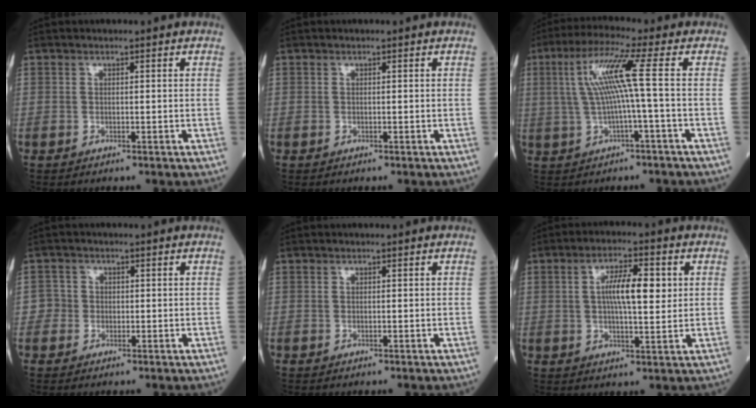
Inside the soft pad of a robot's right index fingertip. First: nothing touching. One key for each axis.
{"total": 0.0}
{"total": 8.0, "fx": 0.7, "fy": -1.1, "fz": 7.9, "tx": -0.160, "ty": 0.024, "tz": 0.022}
{"total": 2.0, "fx": -0.4, "fy": 1.9, "fz": -0.2, "tx": 0.016, "ty": 0.010, "tz": -0.012}
{"total": 0.0}
{"total": 7.7, "fx": 1.5, "fy": 1.8, "fz": 7.4, "tx": -0.133, "ty": 0.009, "tz": 0.025}